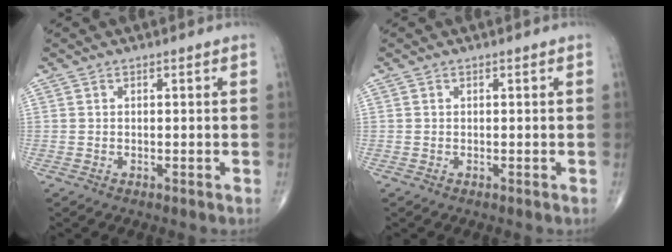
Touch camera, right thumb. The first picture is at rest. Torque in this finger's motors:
{"motor_torque": [-0.25, 0.30, 0.02, 0.00, 0.00]}